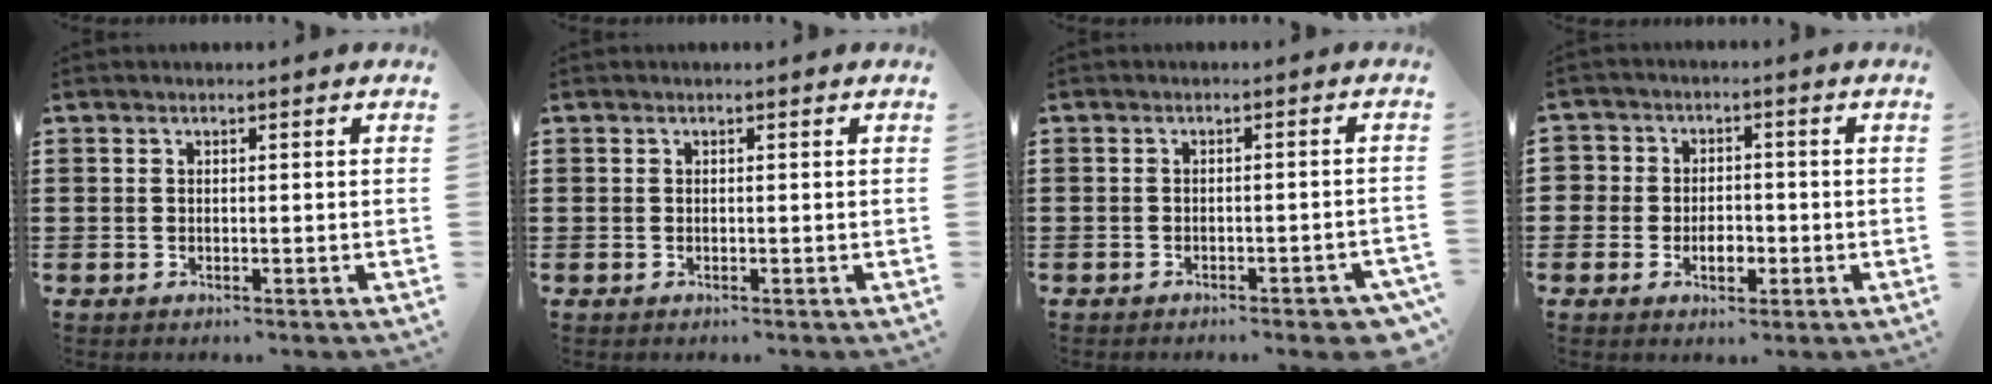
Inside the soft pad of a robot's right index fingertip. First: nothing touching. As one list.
[{"total": 0.0}, {"total": 2.6, "force": [-2.0, 0.3, 1.5], "torque": [-0.026, 0.000, -0.039]}, {"total": 3.3, "force": [-0.9, 2.9, 1.4], "torque": [-0.036, 0.008, -0.021]}]